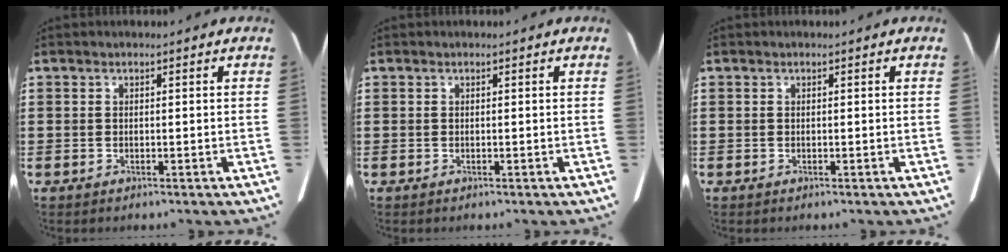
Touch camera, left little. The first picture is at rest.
{"total": 0.0}
{"total": 0.0}